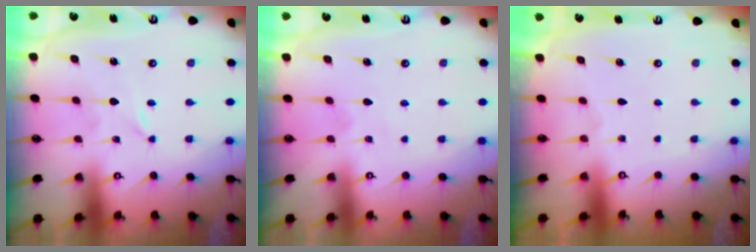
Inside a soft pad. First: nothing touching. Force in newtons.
{"total": 2.7, "press": 2.7, "slide": 0.4}
{"total": 0.0}